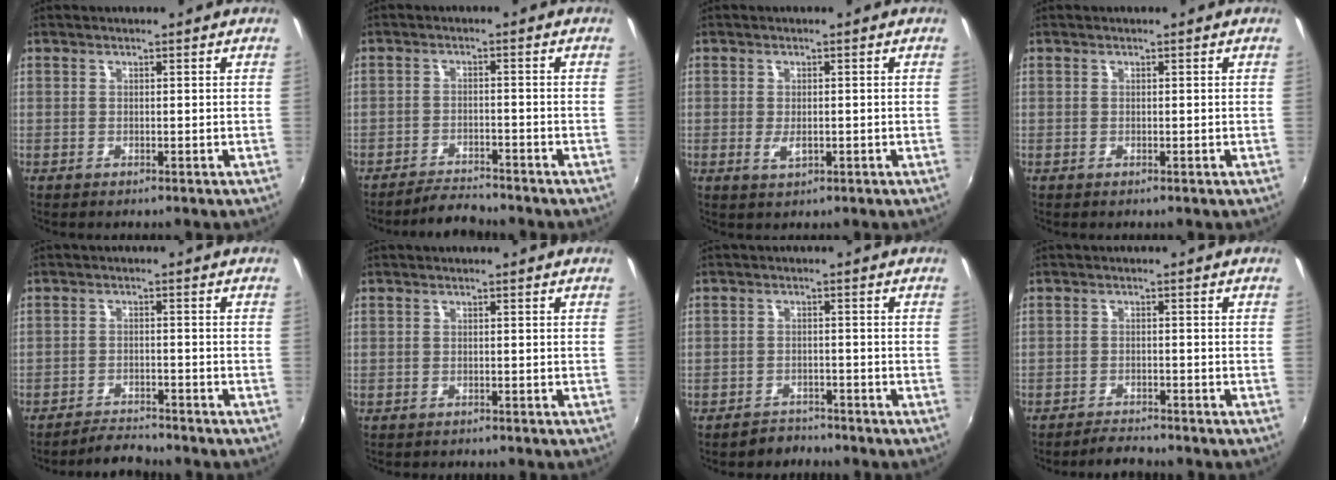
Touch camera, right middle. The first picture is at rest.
{"total": 4.9, "force": [-4.8, 0.4, 0.9], "torque": [-0.037, -0.007, -0.081]}
{"total": 2.0, "force": [0.0, 0.9, 1.9], "torque": [-0.031, -0.006, 0.000]}
{"total": 0.0}
{"total": 4.4, "force": [-4.3, 0.3, 0.6], "torque": [-0.030, -0.007, -0.074]}
{"total": 0.0}
{"total": 2.5, "force": [-2.3, 1.2, -0.2], "torque": [-0.005, 0.007, -0.037]}
{"total": 3.2, "force": [-3.1, 0.4, 0.5], "torque": [-0.026, -0.007, -0.055]}